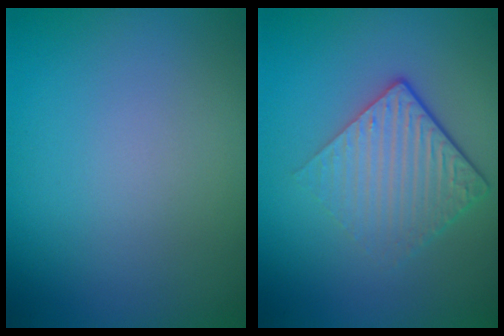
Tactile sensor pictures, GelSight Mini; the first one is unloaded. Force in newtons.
{"total": 4.4, "press": 2.9, "slide": 3.3}